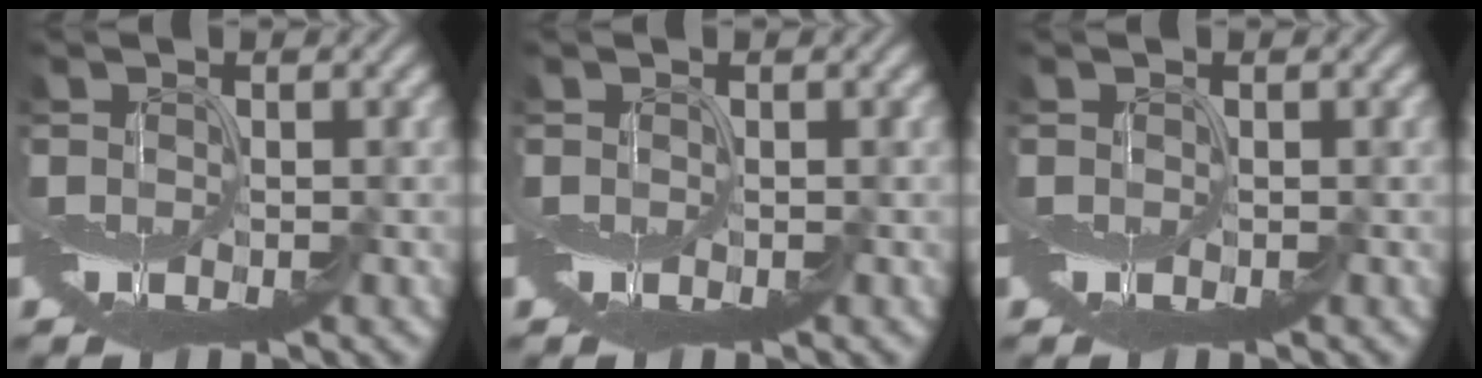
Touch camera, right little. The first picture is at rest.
{"total": 0.0}
{"total": 0.0}